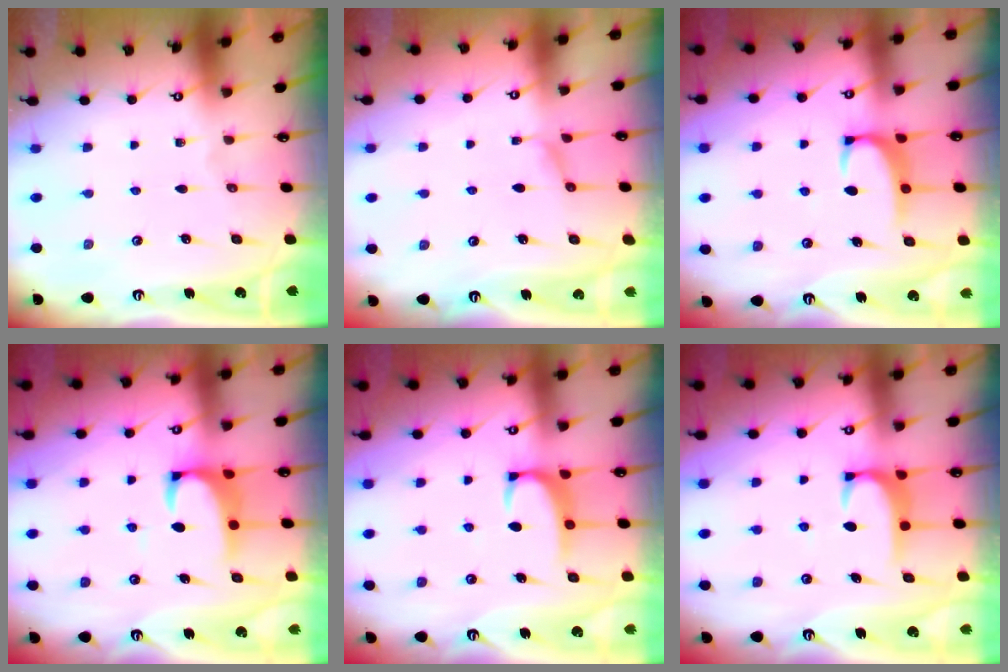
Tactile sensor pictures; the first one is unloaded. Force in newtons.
{"total": 1.2, "press": 0.9, "slide": 0.8}
{"total": 2.3, "press": 2.2, "slide": 0.6}
{"total": 2.2, "press": 2.0, "slide": 0.9}
{"total": 2.3, "press": 2.2, "slide": 0.6}
{"total": 2.0, "press": 1.9, "slide": 0.6}